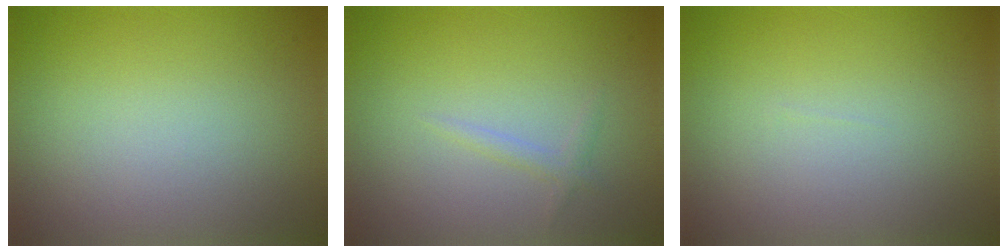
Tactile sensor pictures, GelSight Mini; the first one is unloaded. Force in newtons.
{"total": 0.9, "press": 0.9, "slide": 0.1}
{"total": 0.0}